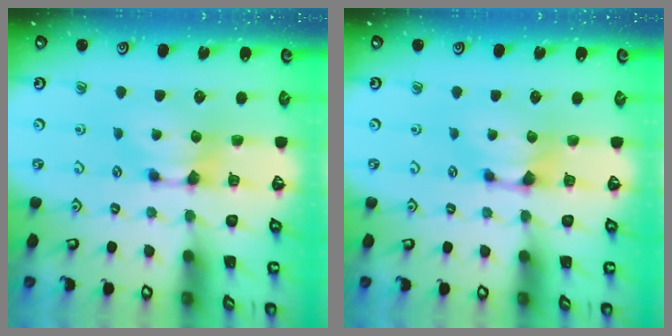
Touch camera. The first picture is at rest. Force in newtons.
{"total": 0.8, "press": 0.3, "slide": 0.7}